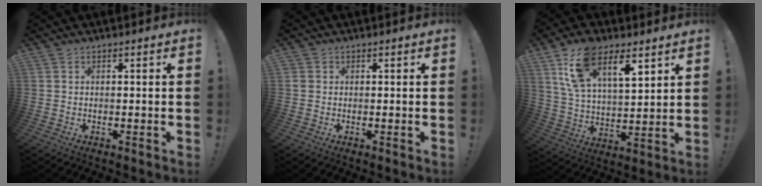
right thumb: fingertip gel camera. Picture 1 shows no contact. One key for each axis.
{"total": 1.3, "fx": 0.4, "fy": 1.2, "fz": 0.4, "tx": -0.008, "ty": 0.003, "tz": 0.007}
{"total": 15.5, "fx": 9.3, "fy": 7.2, "fz": 10.0, "tx": -0.168, "ty": -0.041, "tz": 0.167}